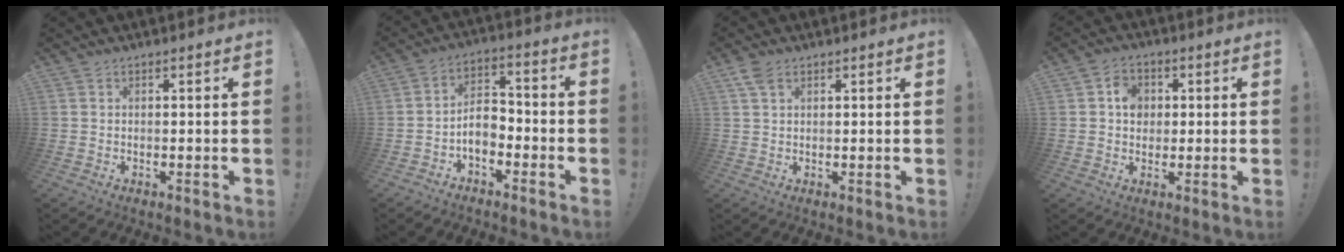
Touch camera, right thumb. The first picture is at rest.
{"total": 6.8, "force": [-3.2, 4.6, 3.8], "torque": [-0.068, 0.011, -0.058]}
{"total": 3.8, "force": [2.0, 2.1, 2.4], "torque": [-0.047, 0.000, 0.039]}
{"total": 5.6, "force": [1.0, 5.0, 2.3], "torque": [-0.023, 0.002, 0.014]}